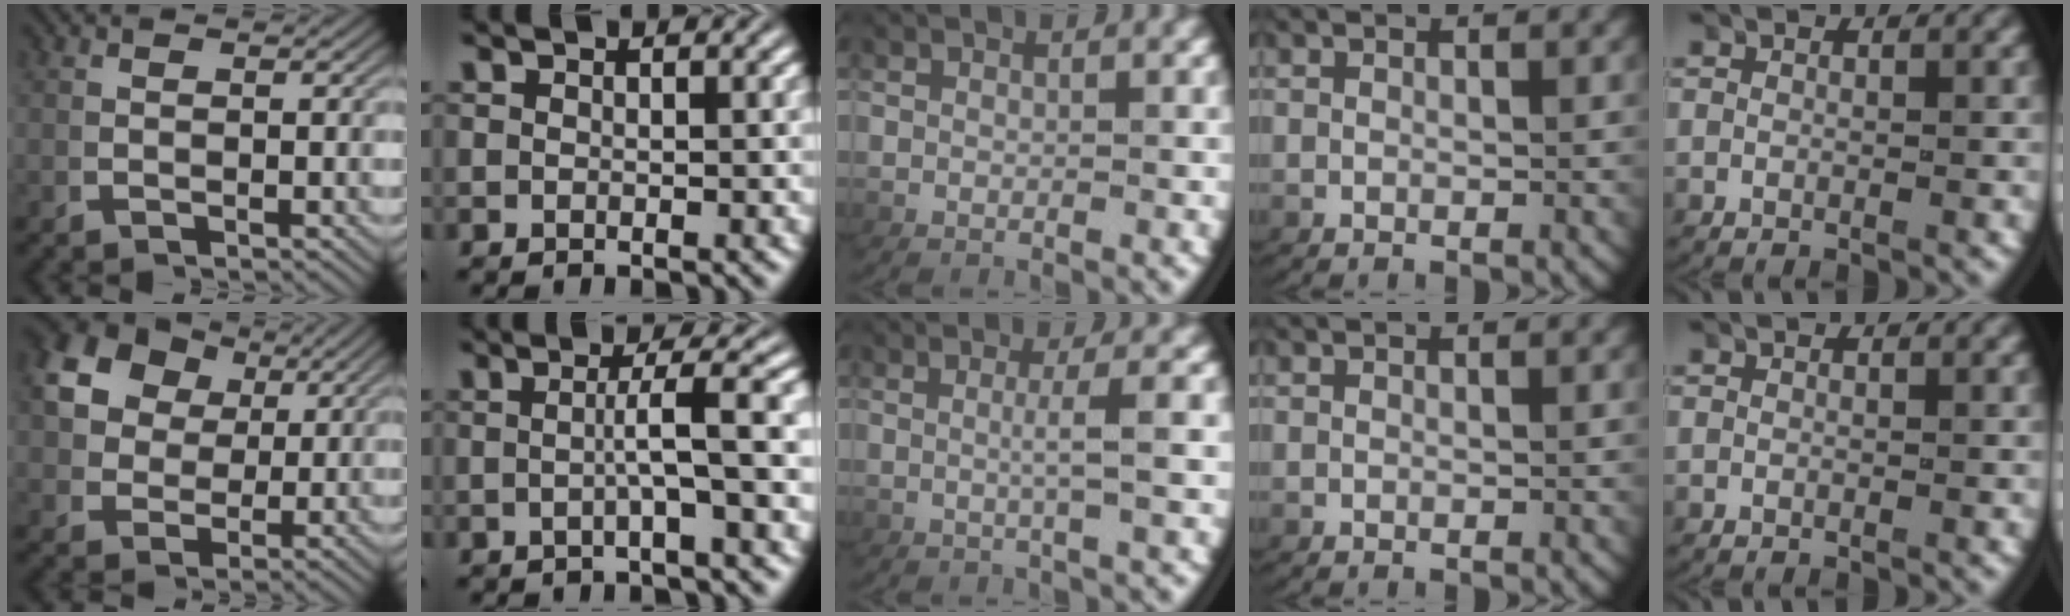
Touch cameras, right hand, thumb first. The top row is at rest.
{"thumb": {"total": 10.7, "force": [3.7, 8.4, 5.7], "torque": [-0.146, -0.016, 0.073]}, "index": {"total": 2.9, "force": [-0.5, -1.4, 2.5], "torque": [-0.029, 0.006, -0.007]}, "middle": {"total": 2.1, "force": [0.2, -0.7, 2.0], "torque": [-0.039, 0.002, 0.006]}}